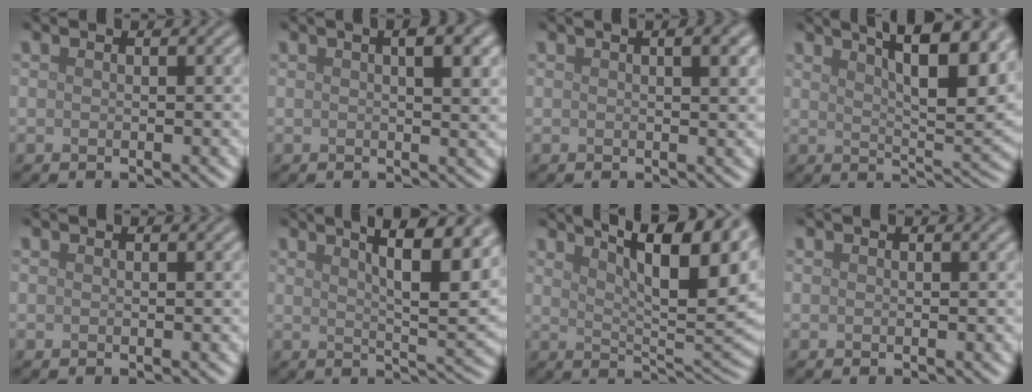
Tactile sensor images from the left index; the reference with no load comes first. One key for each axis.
{"total": 3.2, "fx": 1.1, "fy": 0.9, "fz": 2.9, "tx": -0.034, "ty": 0.007, "tz": 0.014}
{"total": 2.8, "fx": 1.0, "fy": 0.8, "fz": 2.5, "tx": -0.023, "ty": 0.007, "tz": 0.010}
{"total": 12.6, "fx": 7.4, "fy": 3.6, "fz": 9.6, "tx": -0.103, "ty": 0.027, "tz": 0.087}
{"total": 0.0}
{"total": 11.3, "fx": 5.9, "fy": 3.1, "fz": 9.1, "tx": -0.093, "ty": 0.024, "tz": 0.068}
{"total": 12.7, "fx": 7.2, "fy": 3.6, "fz": 9.8, "tx": -0.109, "ty": 0.017, "tz": 0.095}
{"total": 0.0}